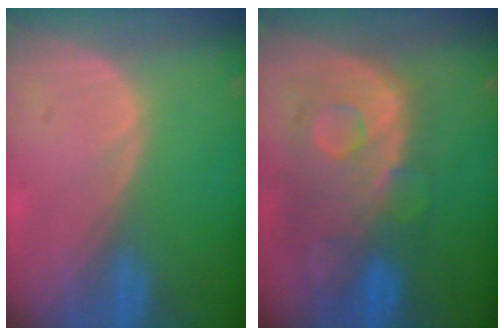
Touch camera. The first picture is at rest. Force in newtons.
{"total": 11.3, "press": 9.7, "slide": 5.7}